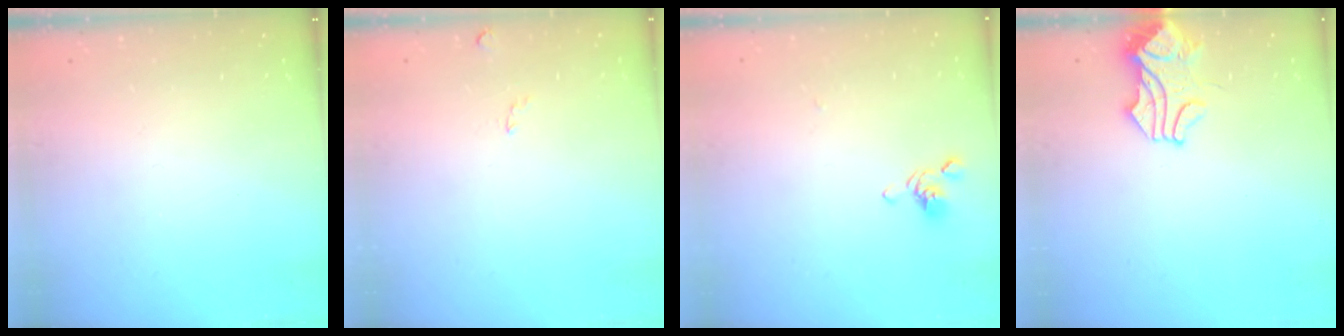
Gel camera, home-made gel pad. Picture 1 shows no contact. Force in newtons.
{"total": 2.6, "press": 2.5, "slide": 0.5}
{"total": 2.1, "press": 2.0, "slide": 0.7}
{"total": 1.9, "press": 1.8, "slide": 0.8}